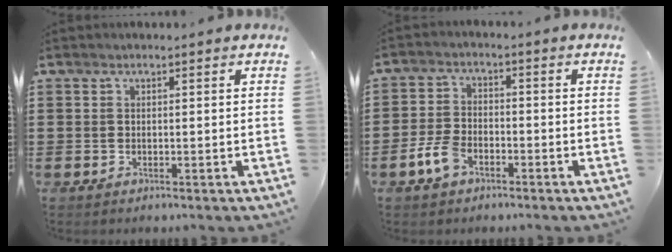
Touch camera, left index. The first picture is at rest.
{"total": 5.0, "force": [-2.7, 2.6, 3.3], "torque": [-0.088, 0.000, -0.058]}